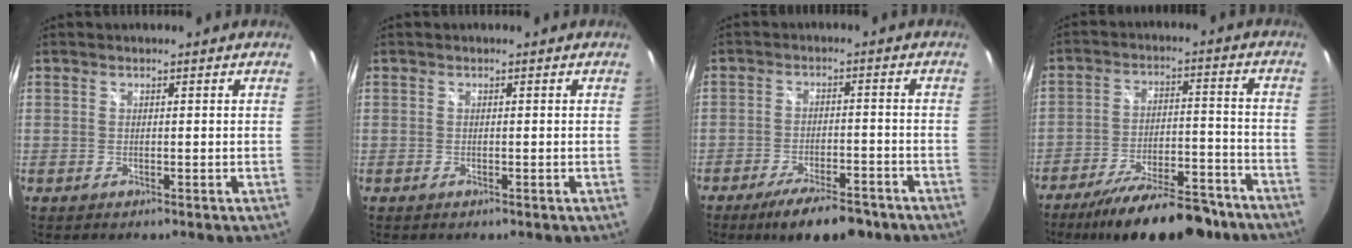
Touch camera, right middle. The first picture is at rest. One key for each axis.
{"total": 0.0}
{"total": 10.9, "fx": -8.2, "fy": 3.1, "fz": 6.5, "tx": -0.130, "ty": -0.016, "tz": -0.125}
{"total": 20.0, "fx": -16.1, "fy": 5.8, "fz": 10.4, "tx": -0.180, "ty": -0.014, "tz": -0.231}